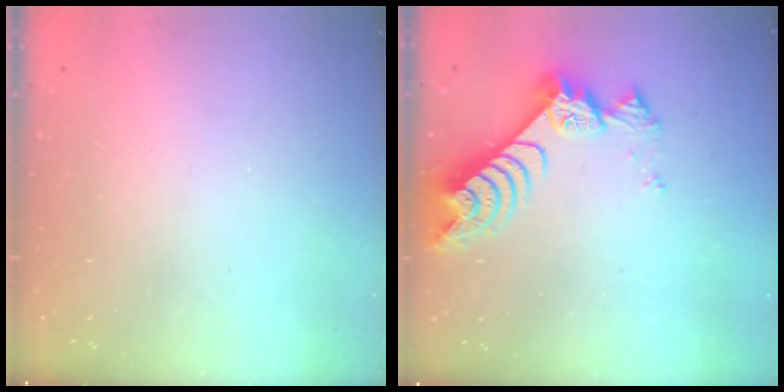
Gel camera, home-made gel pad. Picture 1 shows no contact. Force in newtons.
{"total": 8.3, "press": 8.2, "slide": 1.0}